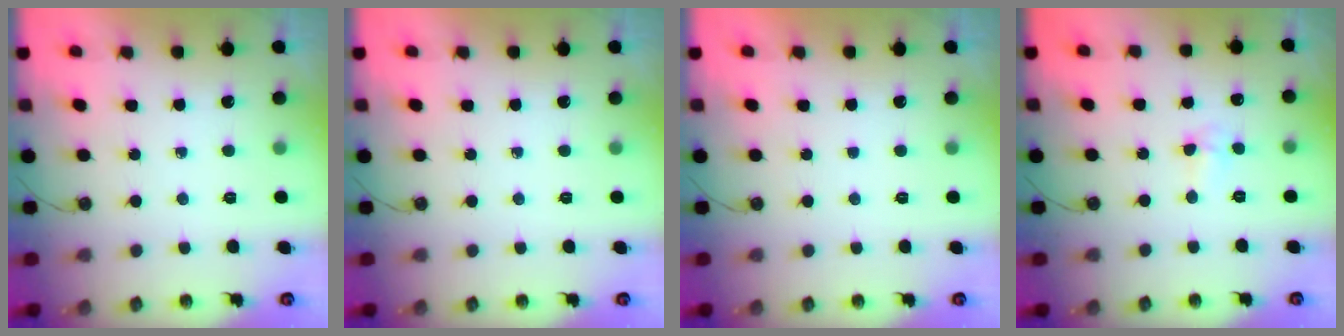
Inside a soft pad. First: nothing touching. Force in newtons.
{"total": 0.0}
{"total": 0.0}
{"total": 3.0, "press": 2.8, "slide": 1.1}